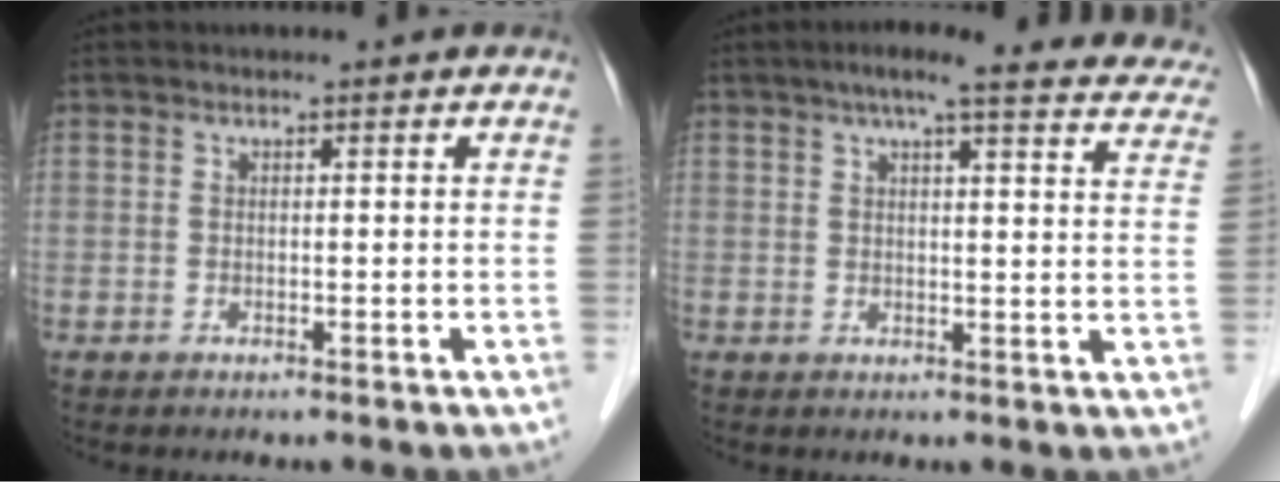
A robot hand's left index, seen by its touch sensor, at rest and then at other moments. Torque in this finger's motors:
{"motor_torque": [0.01, -0.16, 0.13, 0.00]}